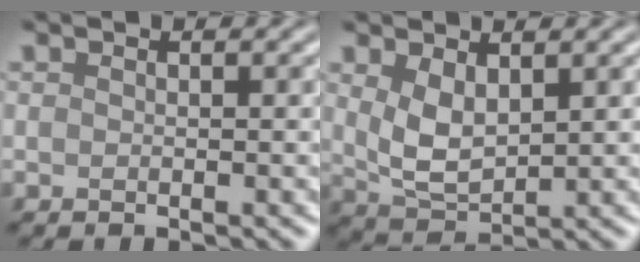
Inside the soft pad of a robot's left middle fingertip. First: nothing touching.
{"total": 3.6, "force": [1.2, 1.9, 2.7], "torque": [-0.067, -0.005, 0.031]}